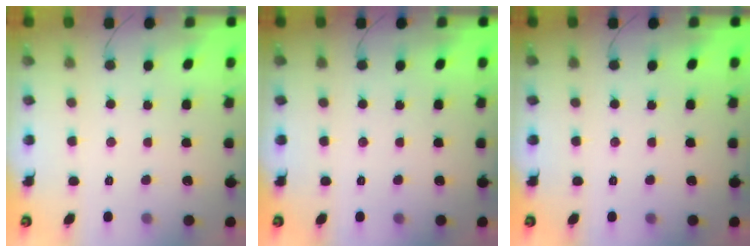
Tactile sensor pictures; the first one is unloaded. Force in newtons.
{"total": 0.0}
{"total": 0.0}